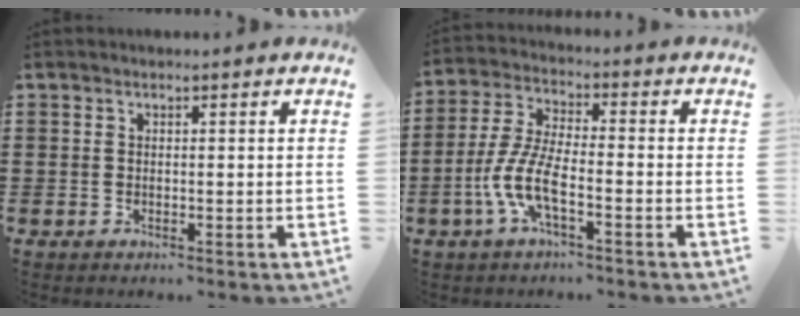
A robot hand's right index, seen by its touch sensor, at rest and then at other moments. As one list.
[{"total": 7.3, "force": [-3.4, 1.8, 6.2], "torque": [-0.159, -0.018, -0.072]}]